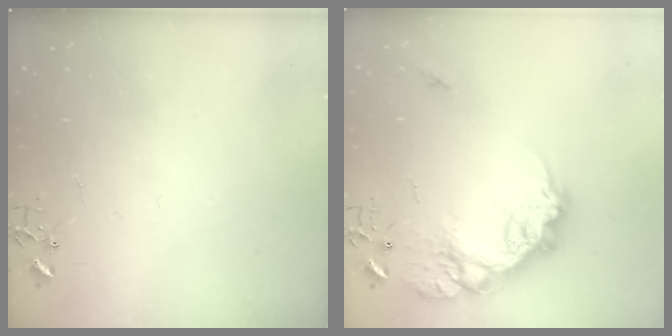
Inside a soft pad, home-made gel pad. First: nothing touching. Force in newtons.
{"total": 20.9, "press": 20.8, "slide": 1.3}